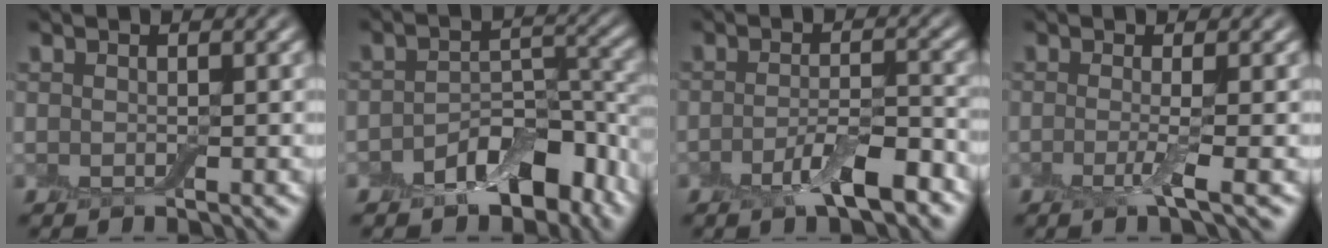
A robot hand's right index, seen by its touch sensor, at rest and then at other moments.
{"total": 6.9, "force": [-3.9, 3.7, 4.3], "torque": [-0.060, 0.000, -0.074]}
{"total": 4.5, "force": [-2.5, 1.3, 3.5], "torque": [-0.066, 0.001, -0.046]}
{"total": 2.3, "force": [-0.5, 0.4, 2.2], "torque": [-0.045, -0.009, -0.015]}